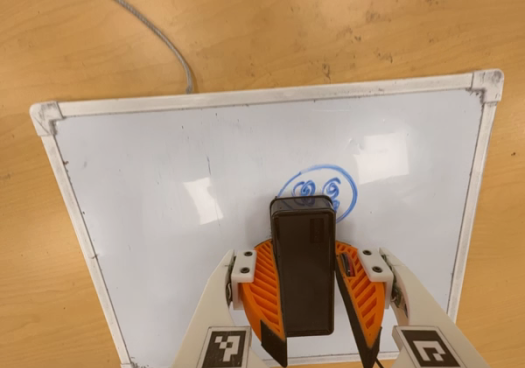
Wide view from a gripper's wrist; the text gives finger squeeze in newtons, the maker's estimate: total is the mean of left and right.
{"total": 12.6, "left": 14.2, "right": 10.9}